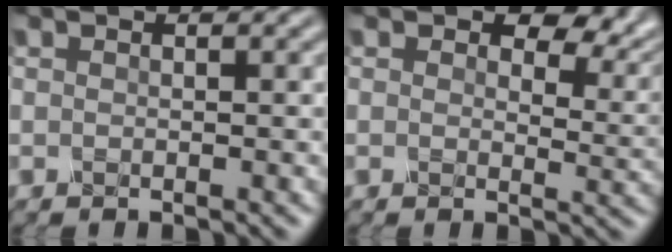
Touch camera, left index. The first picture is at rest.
{"total": 5.7, "force": [2.9, 3.2, 3.7], "torque": [-0.046, -0.008, 0.032]}